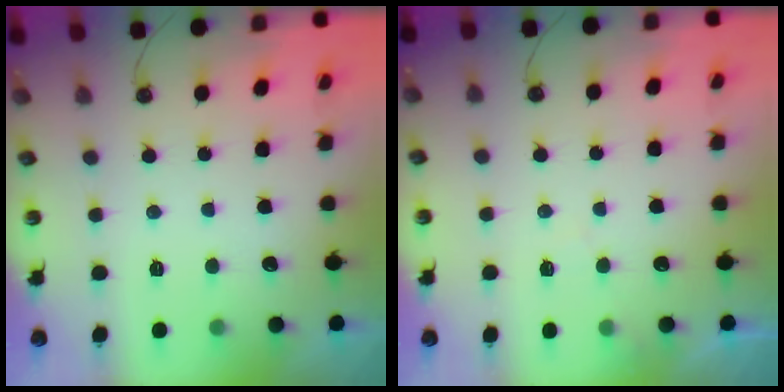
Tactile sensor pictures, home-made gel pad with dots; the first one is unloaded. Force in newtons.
{"total": 5.0, "press": 4.9, "slide": 0.7}